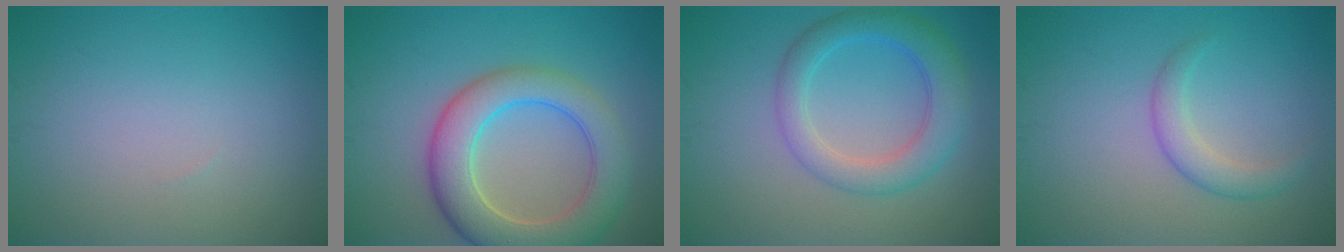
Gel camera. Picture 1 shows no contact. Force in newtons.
{"total": 7.6, "press": 7.6, "slide": 0.6}
{"total": 4.7, "press": 4.7, "slide": 0.1}
{"total": 2.3, "press": 2.3, "slide": 0.0}